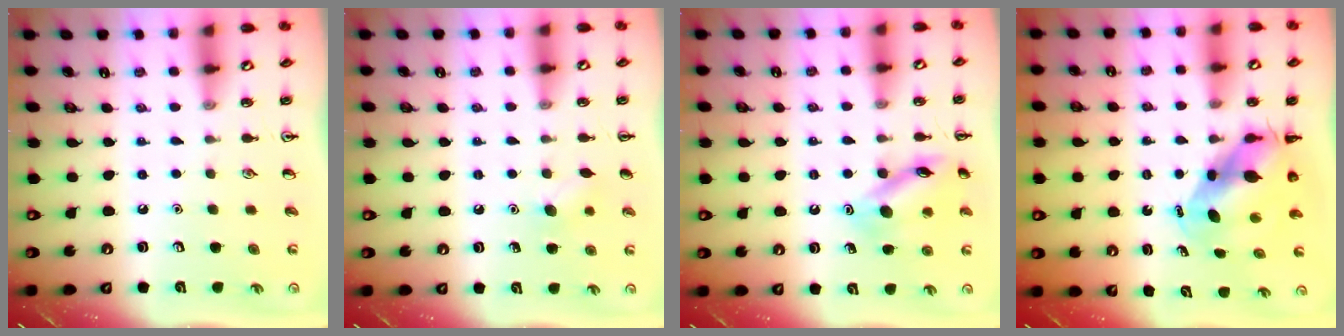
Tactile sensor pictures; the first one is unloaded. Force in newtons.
{"total": 6.1, "press": 5.9, "slide": 1.7}
{"total": 13.6, "press": 13.6, "slide": 1.1}
{"total": 6.6, "press": 6.4, "slide": 1.8}